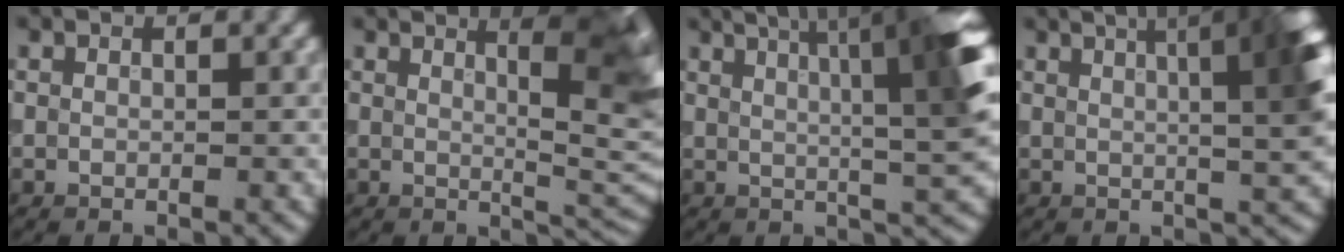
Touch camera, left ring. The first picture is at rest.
{"total": 12.5, "force": [4.8, 4.9, 10.5], "torque": [-0.081, 0.053, 0.043]}
{"total": 10.8, "force": [4.1, 2.4, 9.7], "torque": [-0.098, 0.036, 0.048]}
{"total": 12.2, "force": [4.4, 4.7, 10.4], "torque": [-0.086, 0.063, 0.032]}